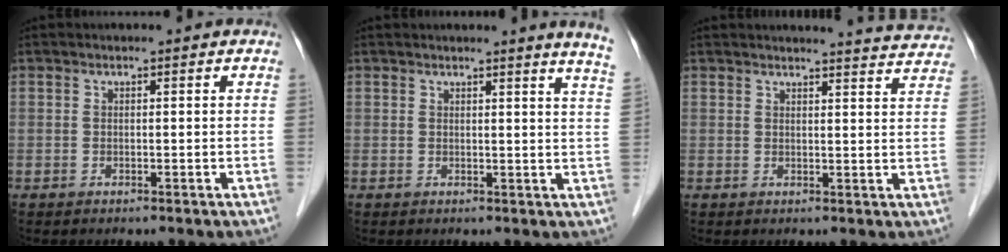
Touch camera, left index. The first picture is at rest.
{"total": 6.0, "force": [5.4, -1.1, 2.5], "torque": [-0.025, -0.044, 0.034]}
{"total": 9.3, "force": [9.2, 0.1, 1.3], "torque": [-0.009, -0.026, 0.086]}